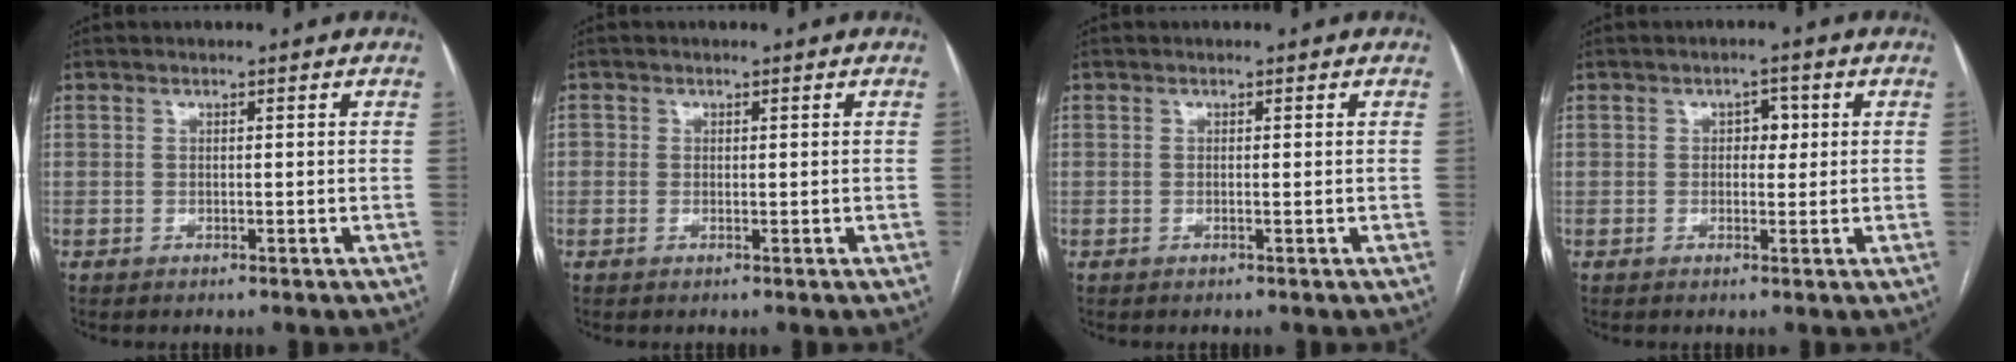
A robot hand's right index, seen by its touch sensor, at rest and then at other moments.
{"total": 1.3, "force": [0.0, 1.2, 0.6], "torque": [-0.011, 0.003, 0.000]}
{"total": 0.0}
{"total": 2.4, "force": [0.4, 1.5, 1.7], "torque": [-0.019, 0.011, 0.003]}